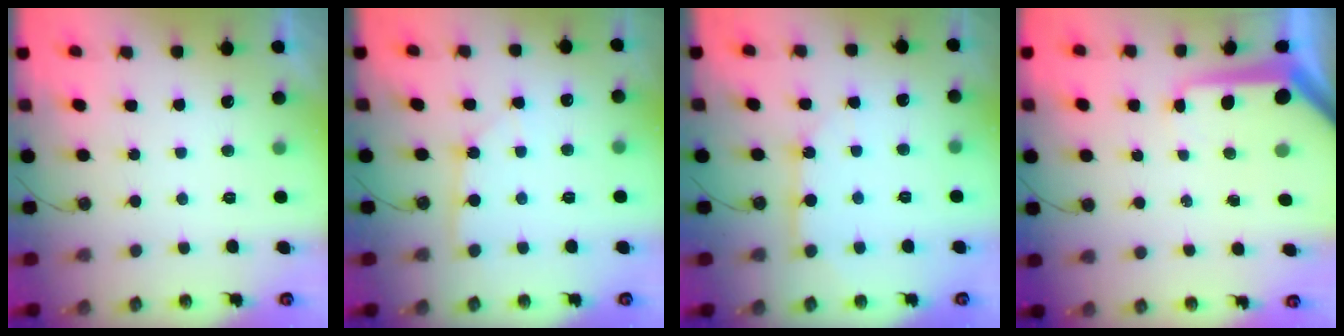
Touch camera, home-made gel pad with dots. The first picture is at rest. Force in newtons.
{"total": 2.5, "press": 2.5, "slide": 0.3}
{"total": 8.0, "press": 7.9, "slide": 0.8}
{"total": 10.9, "press": 10.8, "slide": 1.1}